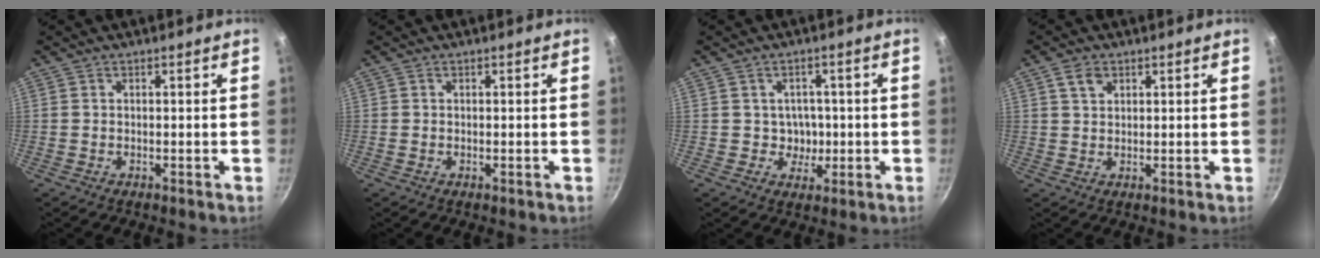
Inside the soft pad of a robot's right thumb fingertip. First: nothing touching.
{"total": 0.0}
{"total": 3.9, "force": [-0.1, 3.6, 1.3], "torque": [0.008, 0.001, -0.002]}
{"total": 3.2, "force": [1.7, 2.1, 1.7], "torque": [-0.023, -0.002, 0.031]}